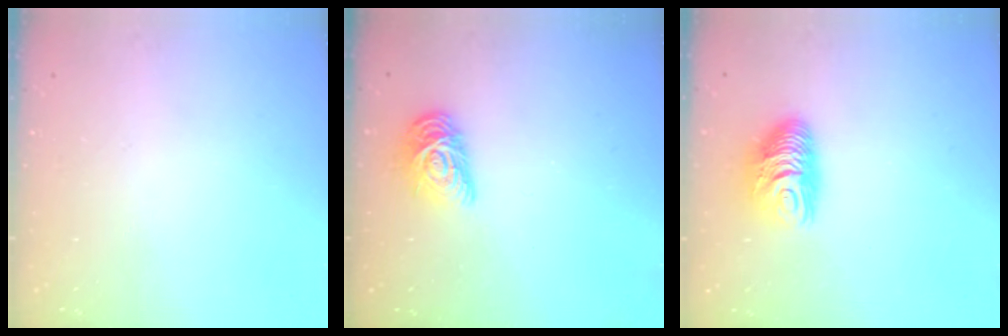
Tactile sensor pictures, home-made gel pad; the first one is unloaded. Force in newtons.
{"total": 10.6, "press": 10.6, "slide": 0.5}
{"total": 10.5, "press": 10.5, "slide": 1.2}